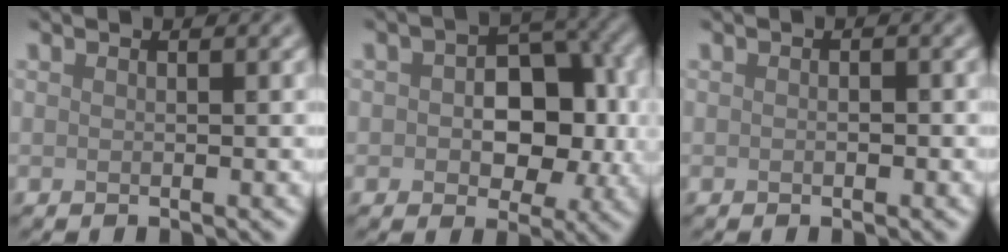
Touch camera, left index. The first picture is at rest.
{"total": 7.6, "force": [0.3, 5.0, 5.8], "torque": [-0.069, 0.001, 0.002]}
{"total": 0.5, "force": [0.0, 0.4, 0.4], "torque": [-0.003, -0.001, -0.001]}